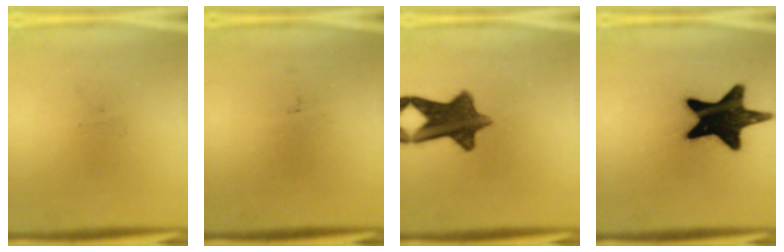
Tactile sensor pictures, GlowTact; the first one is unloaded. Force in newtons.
{"total": 0.0}
{"total": 10.8}
{"total": 19.6}